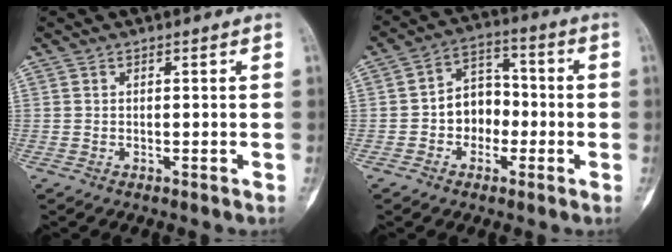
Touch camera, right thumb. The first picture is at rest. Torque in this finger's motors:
{"motor_torque": [-0.52, 0.32, 0.15, -0.01, -0.07]}